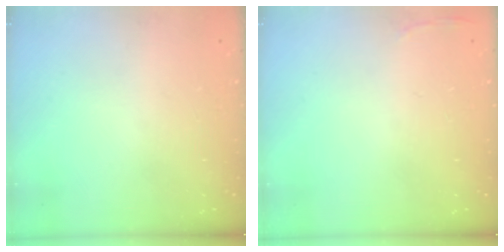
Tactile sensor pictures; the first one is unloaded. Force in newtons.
{"total": 2.8, "press": 2.6, "slide": 0.9}